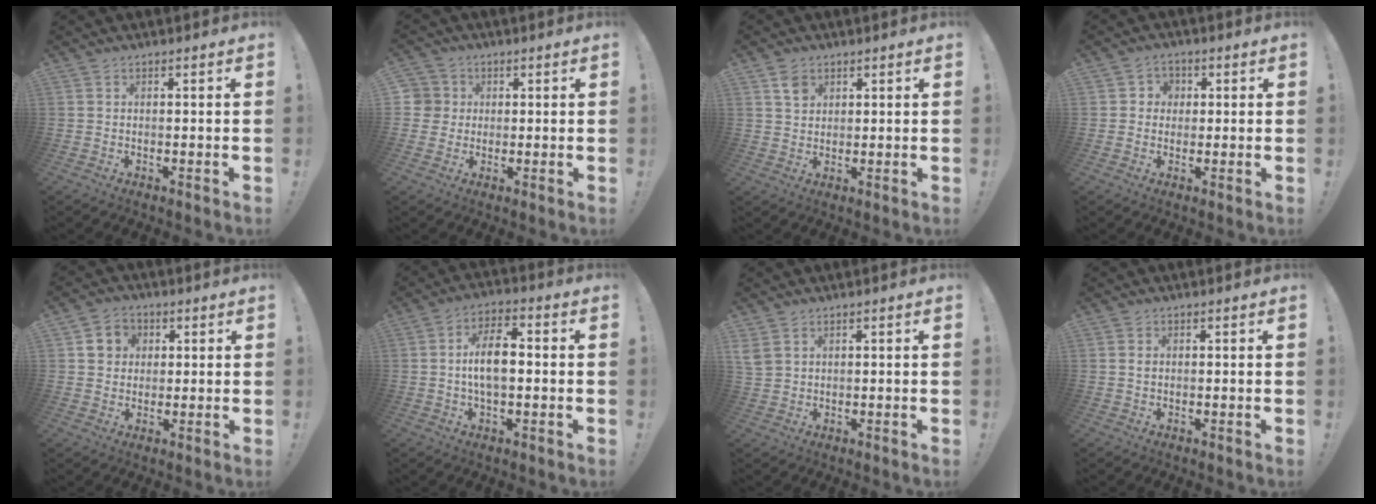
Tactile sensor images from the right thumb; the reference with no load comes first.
{"total": 4.9, "force": [0.7, 4.8, 0.9], "torque": [-0.025, 0.000, 0.013]}
{"total": 4.1, "force": [2.4, 3.1, 1.3], "torque": [-0.015, -0.006, 0.044]}
{"total": 3.8, "force": [0.0, 3.7, 0.9], "torque": [-0.011, 0.006, -0.002]}
{"total": 6.7, "force": [1.8, 6.0, 2.1], "torque": [-0.034, 0.002, 0.038]}
{"total": 10.0, "force": [-0.3, 5.0, 8.7], "torque": [-0.147, 0.004, -0.011]}
{"total": 3.7, "force": [2.1, 2.4, 1.9], "torque": [-0.042, -0.009, 0.041]}
{"total": 0.7, "force": [0.1, 0.6, 0.3], "torque": [-0.007, 0.002, 0.001]}